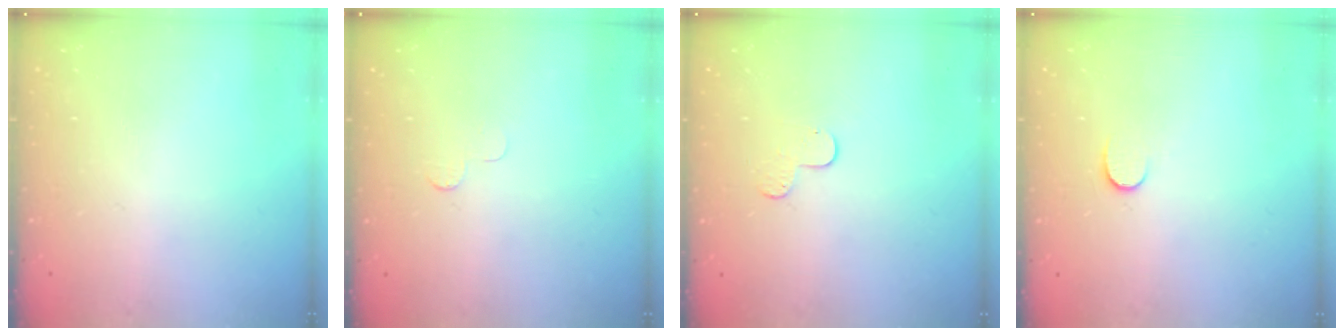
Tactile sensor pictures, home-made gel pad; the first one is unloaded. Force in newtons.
{"total": 2.5, "press": 2.5, "slide": 0.2}
{"total": 5.5, "press": 5.5, "slide": 0.6}
{"total": 6.3, "press": 6.3, "slide": 0.5}